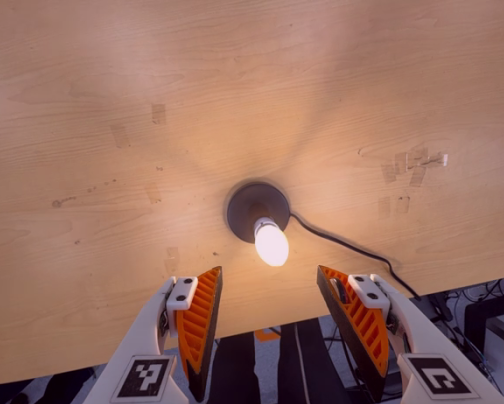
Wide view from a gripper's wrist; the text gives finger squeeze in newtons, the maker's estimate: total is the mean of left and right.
{"total": 0.0}